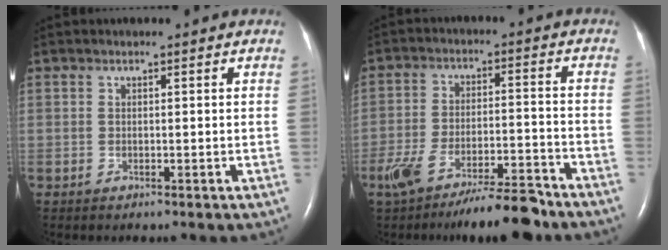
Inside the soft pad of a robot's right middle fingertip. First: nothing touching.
{"total": 12.7, "force": [-10.3, 2.1, 7.1], "torque": [-0.126, -0.010, -0.170]}